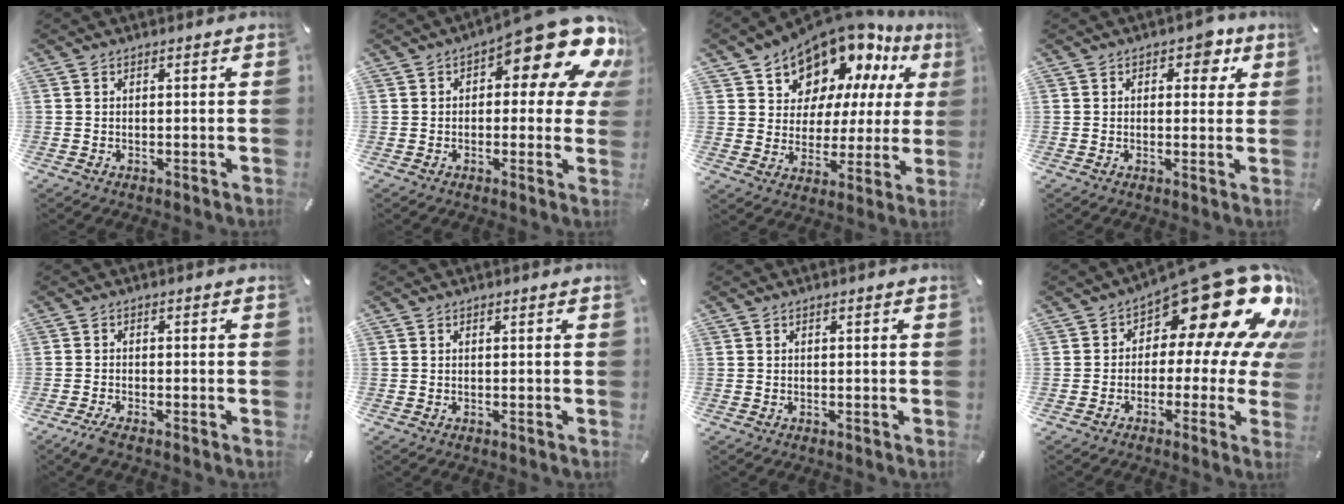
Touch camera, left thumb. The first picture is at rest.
{"total": 18.1, "force": [9.5, 7.0, 13.7], "torque": [-0.172, -0.070, 0.155]}
{"total": 14.1, "force": [11.7, 7.5, 2.2], "torque": [-0.061, -0.110, 0.213]}
{"total": 4.9, "force": [2.3, 3.1, 3.1], "torque": [-0.021, -0.005, 0.028]}
{"total": 2.4, "force": [-1.8, 0.3, 1.5], "torque": [-0.031, 0.004, -0.035]}
{"total": 0.0}
{"total": 0.0}
{"total": 23.6, "force": [11.4, 10.2, 18.0], "torque": [-0.255, -0.088, 0.191]}